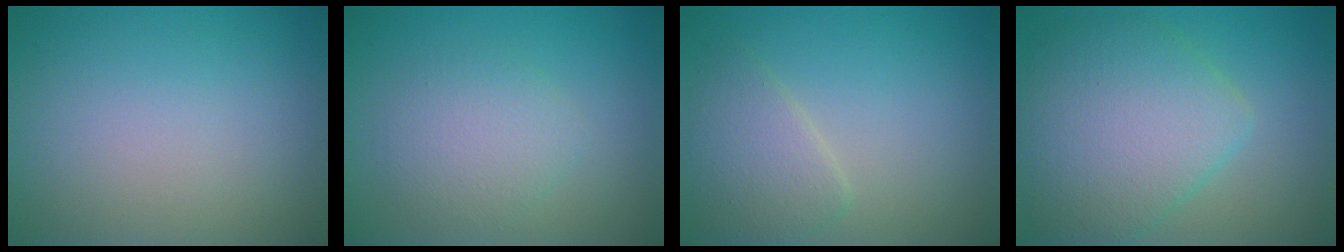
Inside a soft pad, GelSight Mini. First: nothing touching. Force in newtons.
{"total": 3.0, "press": 3.0, "slide": 0.1}
{"total": 3.1, "press": 3.1, "slide": 0.2}
{"total": 7.7, "press": 7.7, "slide": 0.2}